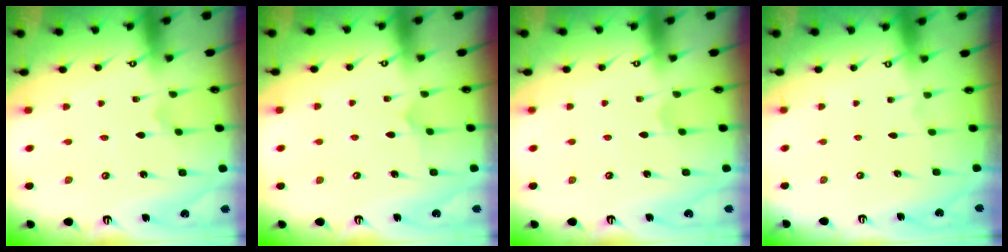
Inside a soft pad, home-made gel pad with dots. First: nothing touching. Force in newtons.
{"total": 5.9, "press": 5.9, "slide": 0.7}
{"total": 1.6, "press": 1.6, "slide": 0.1}
{"total": 0.0}